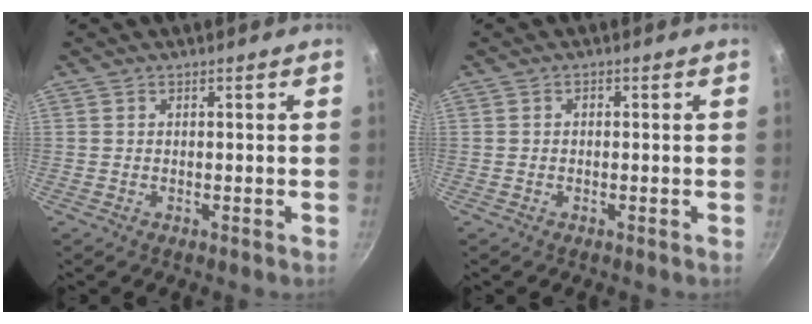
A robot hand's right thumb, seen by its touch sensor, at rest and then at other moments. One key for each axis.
{"total": 0.7, "fx": -0.1, "fy": 0.5, "fz": 0.5, "tx": -0.004, "ty": 0.002, "tz": -0.006}